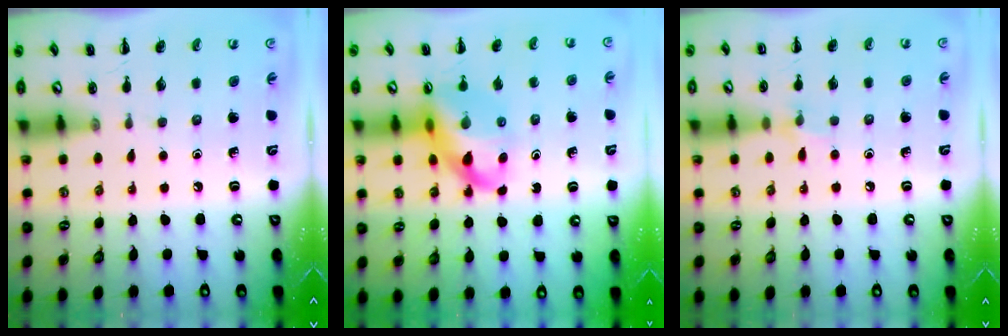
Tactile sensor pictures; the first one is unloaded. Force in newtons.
{"total": 12.5, "press": 11.9, "slide": 3.6}
{"total": 5.8, "press": 5.5, "slide": 1.9}